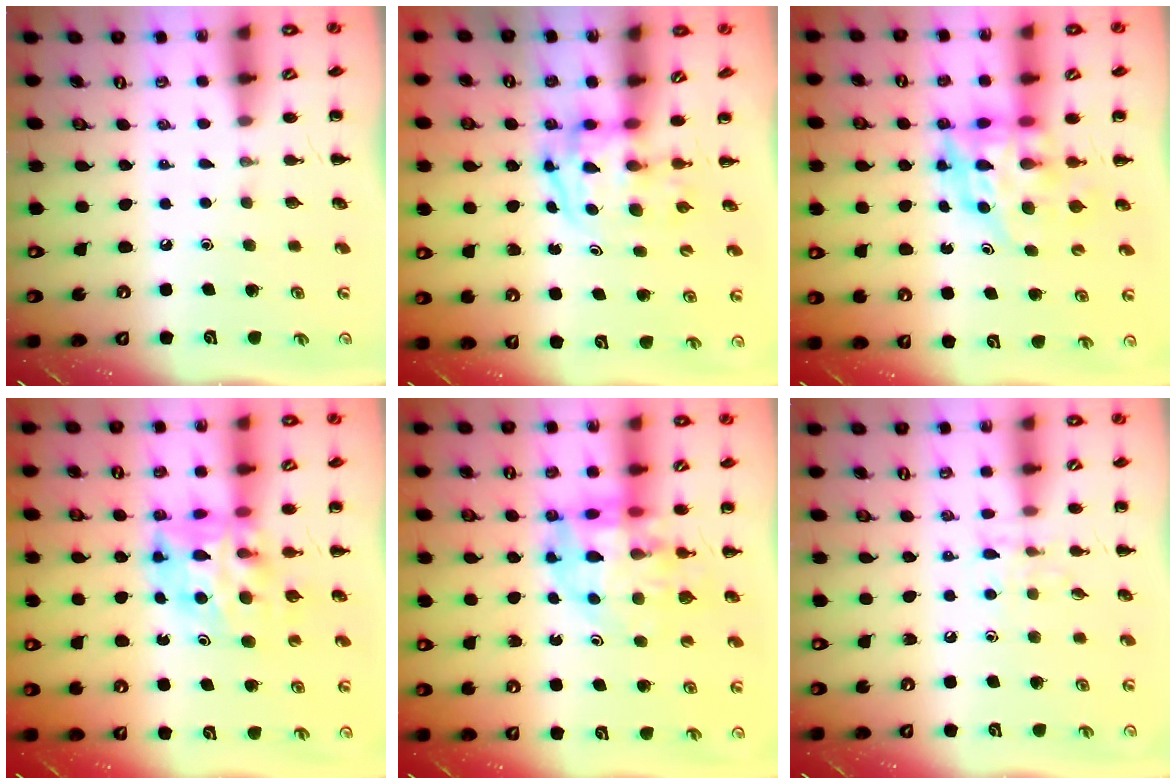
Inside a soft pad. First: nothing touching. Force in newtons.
{"total": 3.9, "press": 3.9, "slide": 0.6}
{"total": 7.3, "press": 7.0, "slide": 2.2}
{"total": 10.1, "press": 9.6, "slide": 3.0}
{"total": 13.5, "press": 12.9, "slide": 3.9}
{"total": 6.4, "press": 6.2, "slide": 1.5}